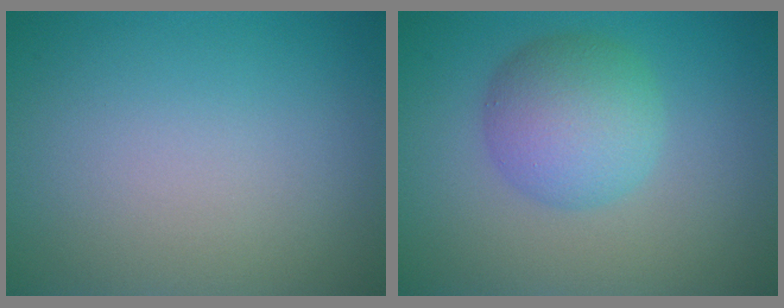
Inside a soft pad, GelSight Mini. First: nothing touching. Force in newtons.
{"total": 5.1, "press": 5.1, "slide": 0.1}